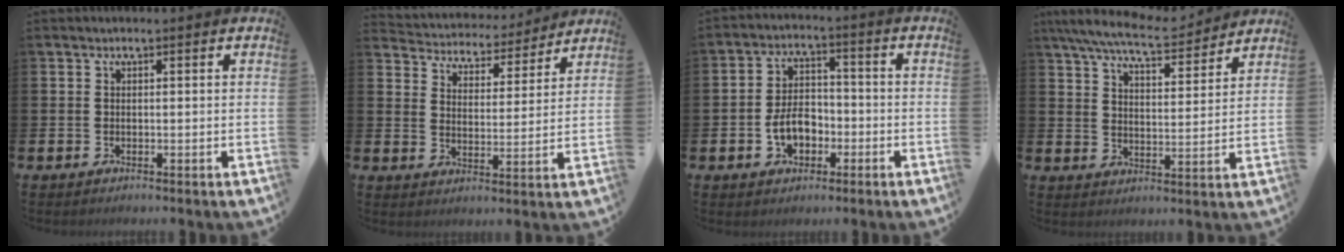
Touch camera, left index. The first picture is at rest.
{"total": 4.7, "force": [4.4, 1.4, -0.1], "torque": [-0.023, -0.044, 0.071]}
{"total": 5.4, "force": [-1.9, 3.7, 3.4], "torque": [-0.054, 0.008, -0.039]}
{"total": 8.3, "force": [7.6, 1.2, 3.0], "torque": [-0.081, -0.041, 0.135]}